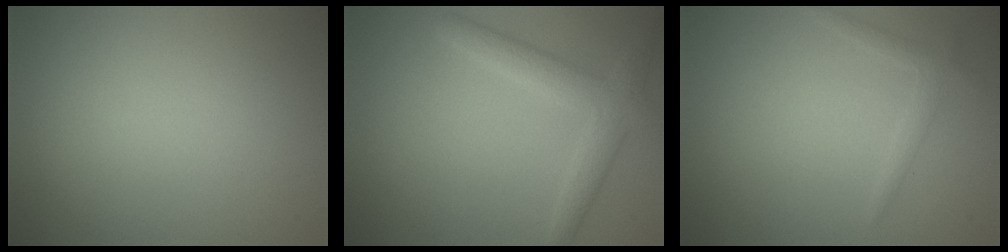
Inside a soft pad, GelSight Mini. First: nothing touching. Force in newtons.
{"total": 3.3, "press": 3.3, "slide": 0.1}
{"total": 1.2, "press": 1.2, "slide": 0.1}